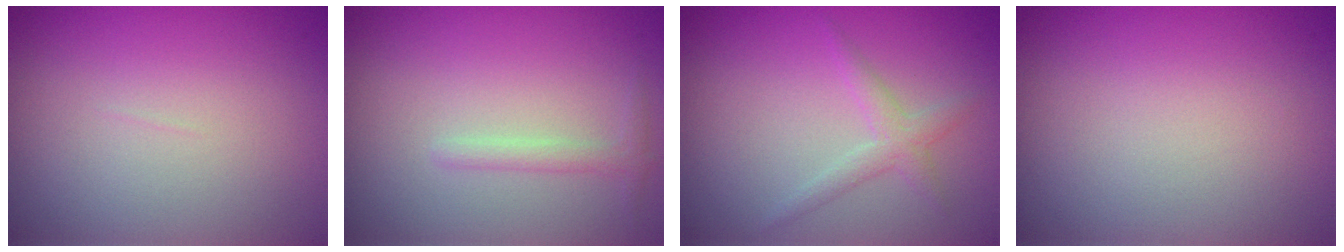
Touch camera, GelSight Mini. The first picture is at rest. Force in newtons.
{"total": 1.2, "press": 1.2, "slide": 0.0}
{"total": 1.7, "press": 1.7, "slide": 0.1}
{"total": 0.0}